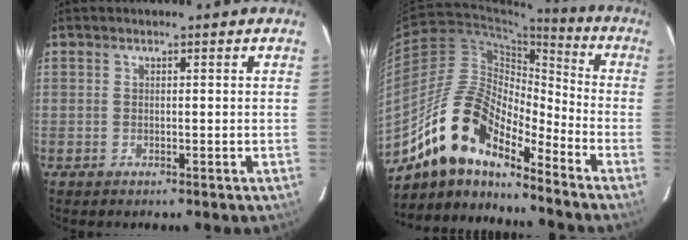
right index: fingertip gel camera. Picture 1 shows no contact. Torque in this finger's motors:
{"motor_torque": [0.88, -0.99, 0.94, 0.21]}